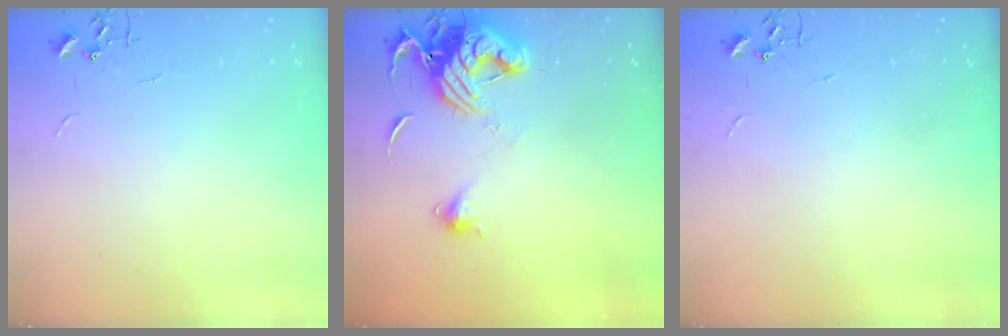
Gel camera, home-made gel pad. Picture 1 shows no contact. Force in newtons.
{"total": 12.6, "press": 12.5, "slide": 1.4}
{"total": 0.0}